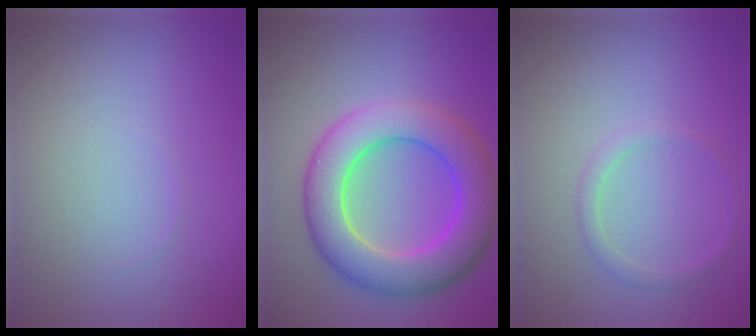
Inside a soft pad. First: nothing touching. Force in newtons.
{"total": 8.3, "press": 8.3, "slide": 0.4}
{"total": 1.2, "press": 1.2, "slide": 0.2}